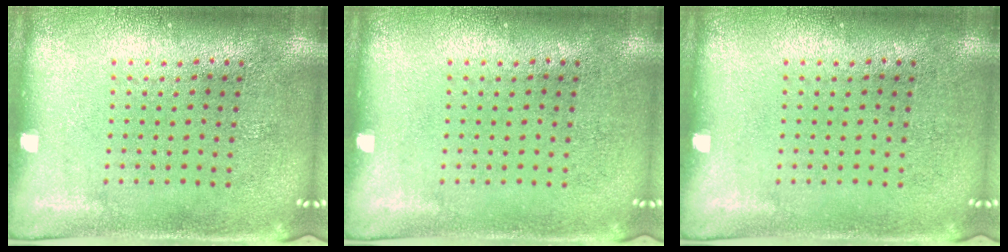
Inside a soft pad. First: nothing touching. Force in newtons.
{"total": 0.0}
{"total": 0.0}